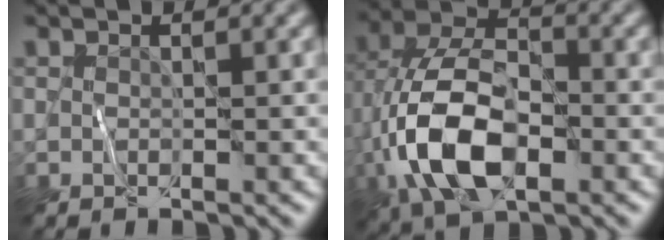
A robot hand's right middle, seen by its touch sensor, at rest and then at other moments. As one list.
[{"total": 10.2, "force": [-2.9, 5.6, 8.1], "torque": [-0.176, 0.003, -0.067]}]